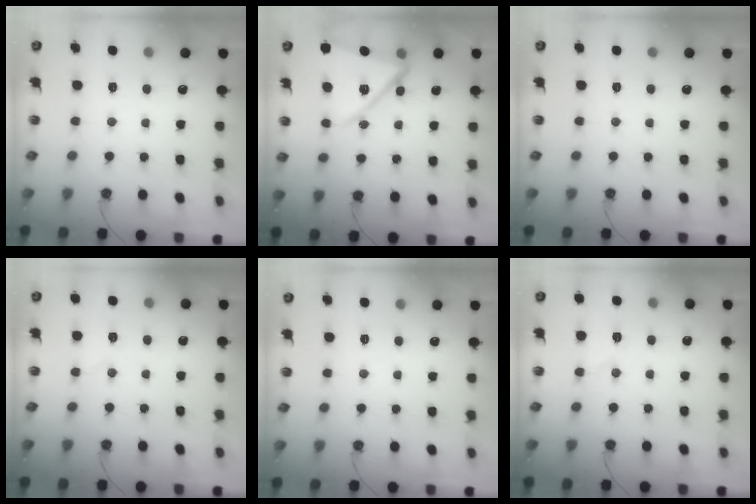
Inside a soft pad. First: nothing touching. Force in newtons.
{"total": 13.4, "press": 13.3, "slide": 1.7}
{"total": 0.0}
{"total": 5.2, "press": 5.0, "slide": 1.4}
{"total": 0.0}
{"total": 6.1, "press": 5.6, "slide": 2.5}